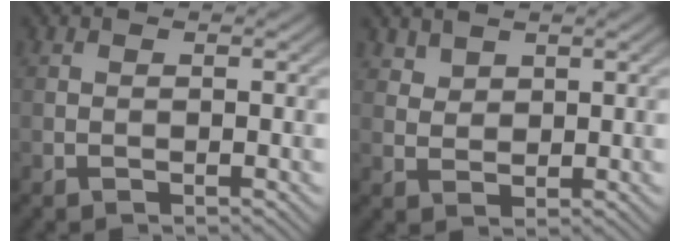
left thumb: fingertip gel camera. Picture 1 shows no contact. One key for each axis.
{"total": 2.5, "fx": 2.0, "fy": 1.3, "fz": 0.7, "tx": -0.020, "ty": -0.010, "tz": 0.056}